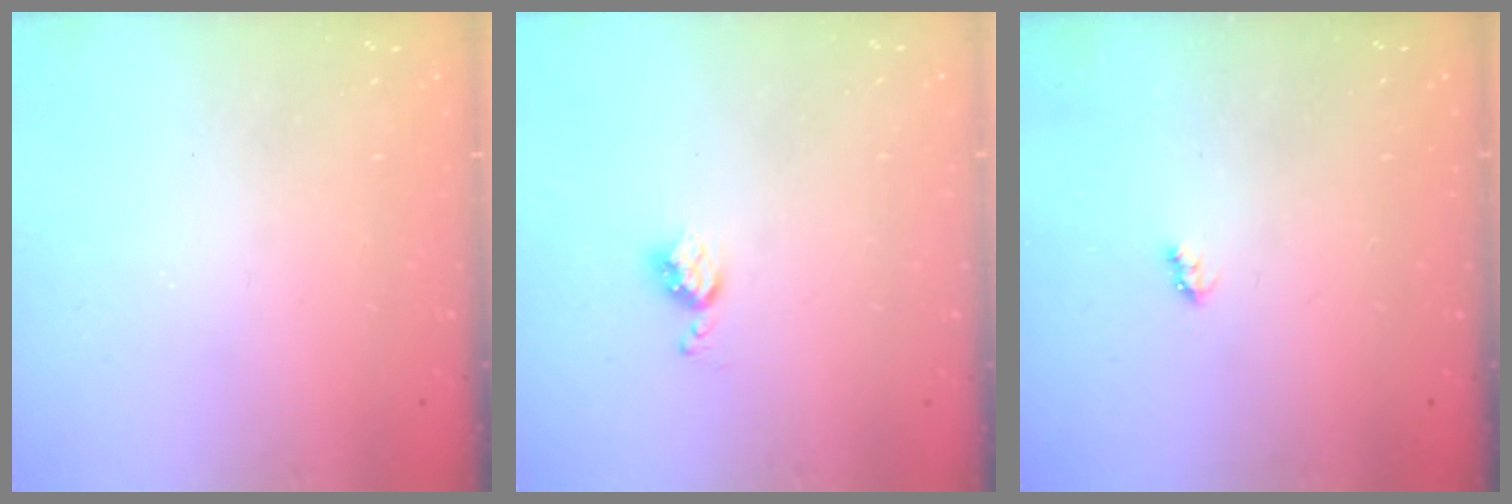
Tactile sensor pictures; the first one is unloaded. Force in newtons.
{"total": 4.3, "press": 4.3, "slide": 0.5}
{"total": 2.6, "press": 2.6, "slide": 0.4}